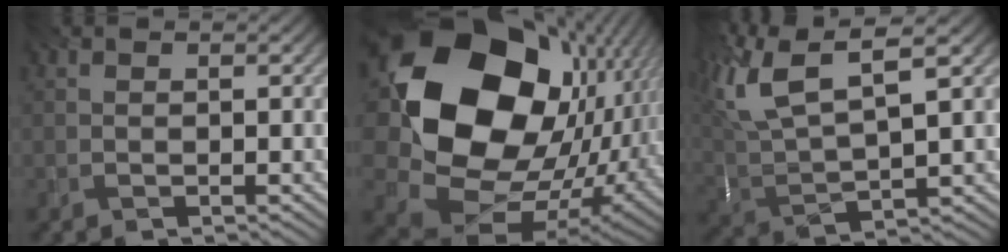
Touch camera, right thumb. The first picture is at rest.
{"total": 20.8, "force": [3.9, 16.0, 12.8], "torque": [-0.299, -0.023, 0.105]}
{"total": 13.5, "force": [7.0, 5.1, 10.4], "torque": [-0.255, 0.031, 0.122]}